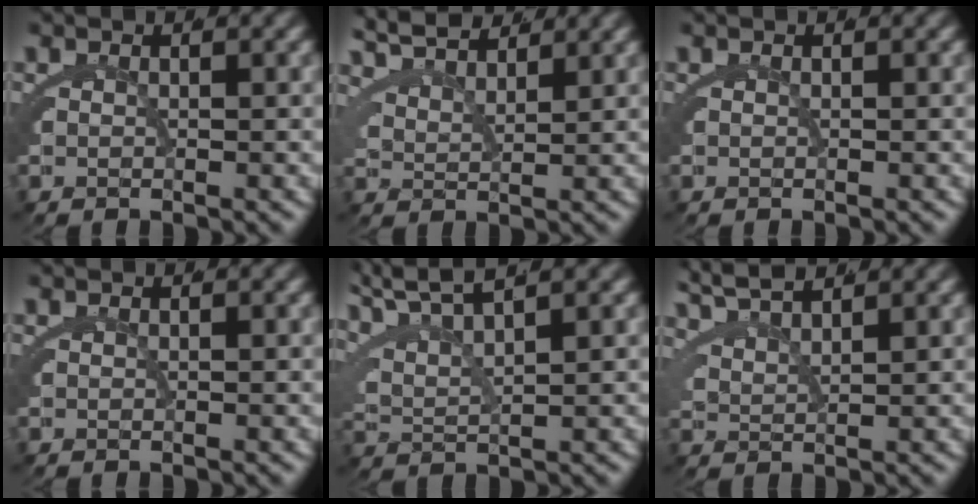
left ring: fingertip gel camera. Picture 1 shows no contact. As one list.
[{"total": 3.9, "force": [3.7, -0.1, 1.3], "torque": [-0.023, 0.004, 0.070]}, {"total": 0.0}, {"total": 0.0}, {"total": 4.4, "force": [3.2, 1.6, 2.5], "torque": [-0.063, 0.003, 0.061]}, {"total": 3.7, "force": [3.5, -0.4, 1.1], "torque": [-0.024, 0.007, 0.067]}]